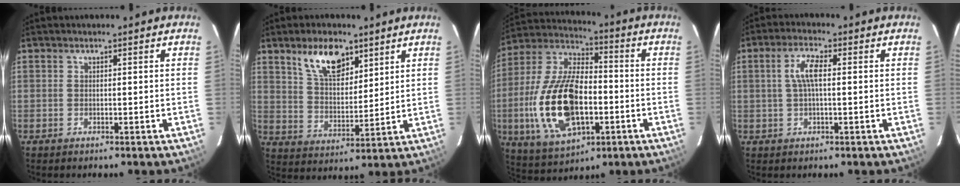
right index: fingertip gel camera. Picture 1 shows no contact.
{"total": 10.6, "force": [6.5, 5.1, 6.5], "torque": [-0.108, 0.007, 0.125]}
{"total": 21.2, "force": [-4.6, 10.5, 17.8], "torque": [-0.375, -0.003, -0.072]}
{"total": 4.7, "force": [0.5, 1.4, 4.4], "torque": [-0.088, 0.009, 0.011]}